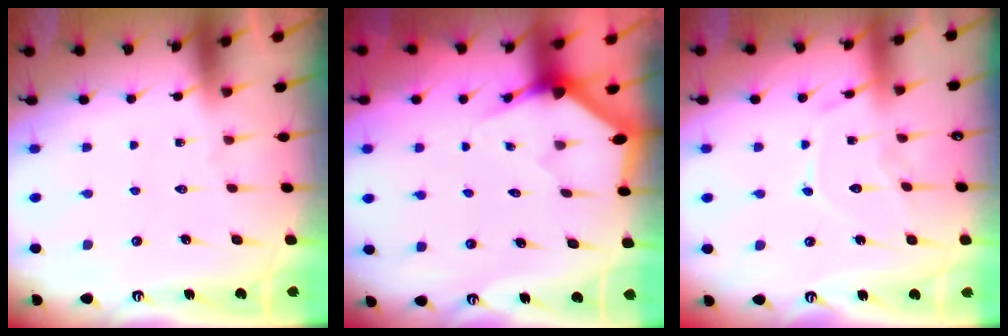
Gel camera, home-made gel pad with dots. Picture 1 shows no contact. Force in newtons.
{"total": 3.3, "press": 3.3, "slide": 0.2}
{"total": 9.9, "press": 9.9, "slide": 0.2}